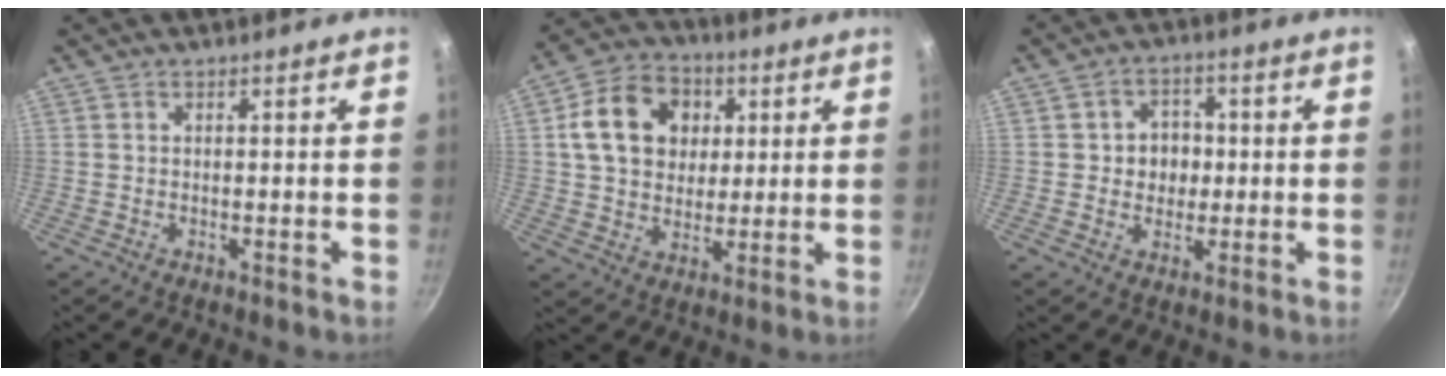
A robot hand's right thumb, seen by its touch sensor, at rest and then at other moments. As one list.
[{"total": 14.8, "force": [3.7, 11.7, 8.3], "torque": [-0.116, 0.010, 0.053]}, {"total": 6.3, "force": [0.2, 5.4, 3.2], "torque": [-0.016, 0.004, -0.003]}]